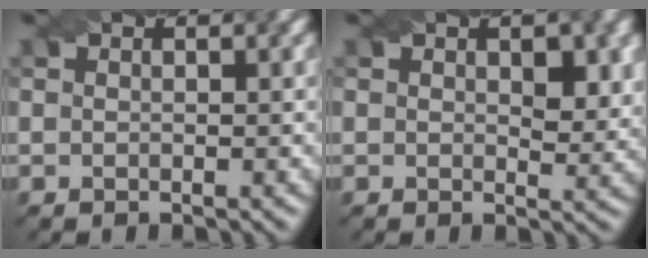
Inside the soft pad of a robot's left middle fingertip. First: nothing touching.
{"total": 3.2, "force": [1.0, 1.7, 2.6], "torque": [-0.033, -0.007, 0.019]}